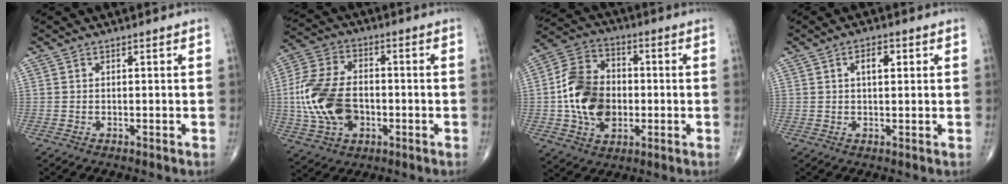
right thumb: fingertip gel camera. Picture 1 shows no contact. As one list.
[{"total": 16.5, "force": [-2.3, 10.9, 12.2], "torque": [-0.243, 0.015, -0.038]}, {"total": 15.6, "force": [-0.7, 10.2, 11.7], "torque": [-0.213, 0.013, -0.011]}, {"total": 3.6, "force": [1.0, 1.7, 3.0], "torque": [-0.045, 0.004, 0.014]}]